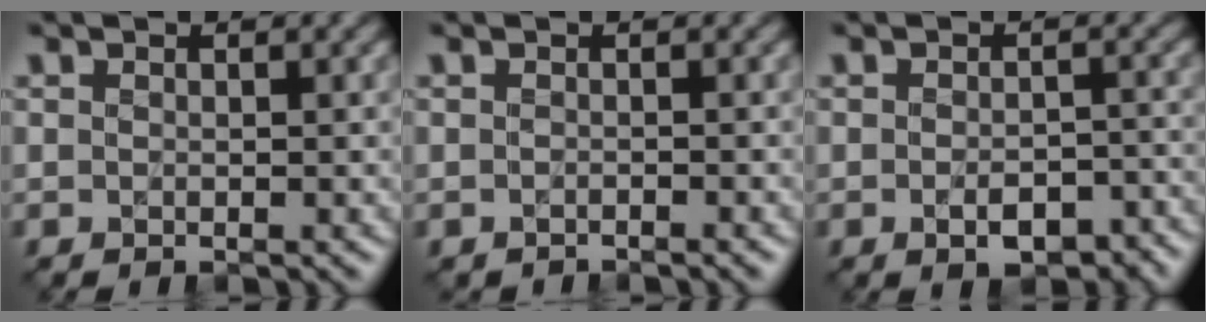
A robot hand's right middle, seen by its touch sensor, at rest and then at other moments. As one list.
[{"total": 0.9, "force": [-0.9, 0.1, 0.2], "torque": [-0.001, -0.005, -0.016]}, {"total": 4.2, "force": [-2.1, 2.1, 3.1], "torque": [-0.044, -0.003, -0.025]}]